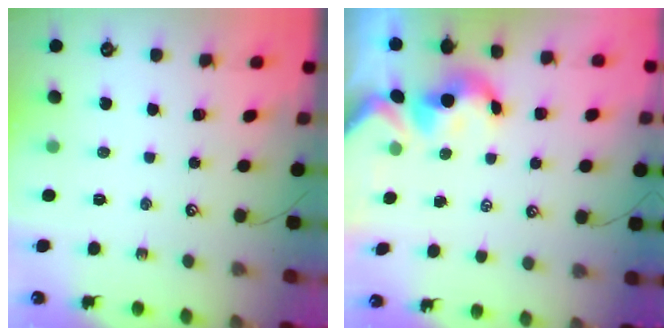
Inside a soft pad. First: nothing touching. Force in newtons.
{"total": 1.3, "press": 1.3, "slide": 0.0}